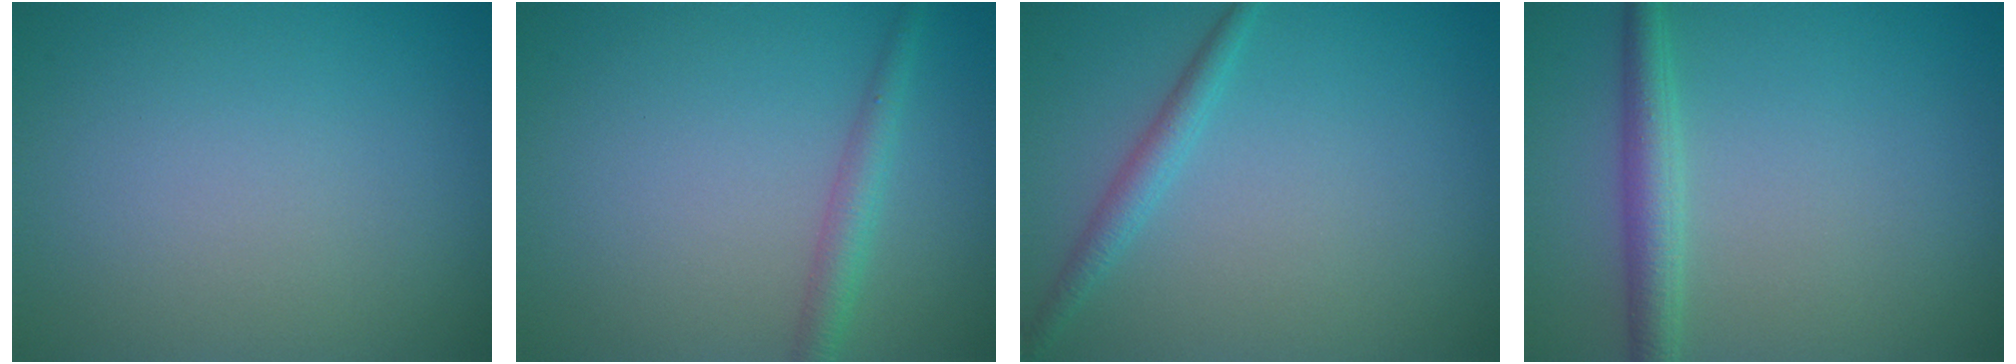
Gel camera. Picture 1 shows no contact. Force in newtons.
{"total": 2.0, "press": 2.0, "slide": 0.0}
{"total": 1.8, "press": 1.8, "slide": 0.1}
{"total": 2.8, "press": 2.8, "slide": 0.1}